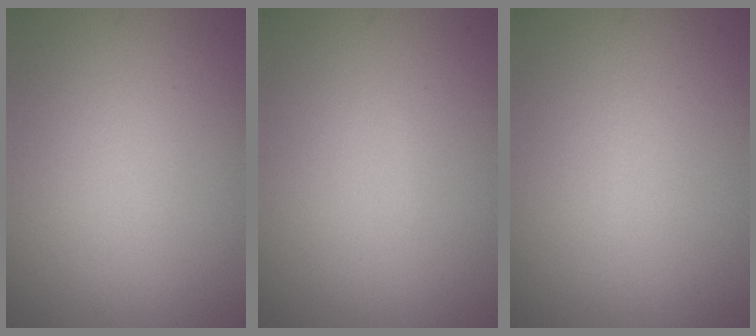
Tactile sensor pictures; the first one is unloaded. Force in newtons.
{"total": 0.0}
{"total": 0.0}